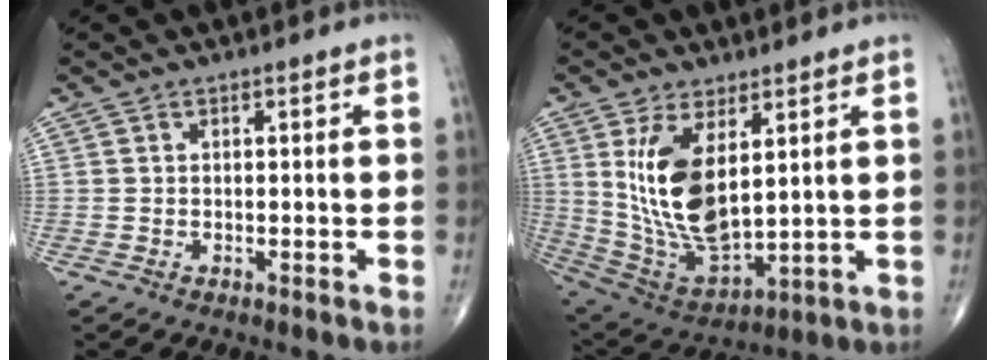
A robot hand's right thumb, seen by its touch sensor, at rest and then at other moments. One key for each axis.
{"total": 15.2, "fx": 4.1, "fy": 7.1, "fz": 12.8, "tx": -0.239, "ty": -0.026, "tz": 0.102}